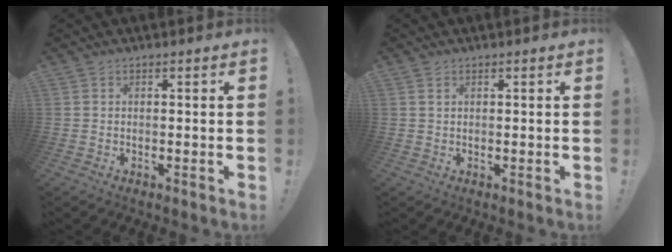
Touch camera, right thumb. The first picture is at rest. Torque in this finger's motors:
{"motor_torque": [0.60, -0.12, 0.21, -0.27, 0.04]}